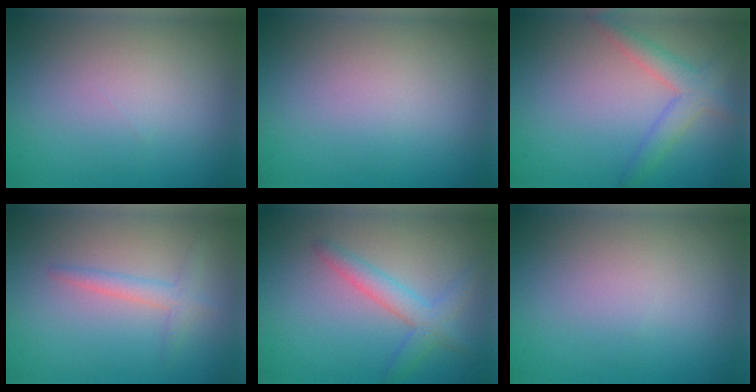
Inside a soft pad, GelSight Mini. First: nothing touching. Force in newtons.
{"total": 0.0}
{"total": 3.0, "press": 3.0, "slide": 0.1}
{"total": 1.8, "press": 1.8, "slide": 0.1}
{"total": 2.9, "press": 2.9, "slide": 0.1}
{"total": 0.0}